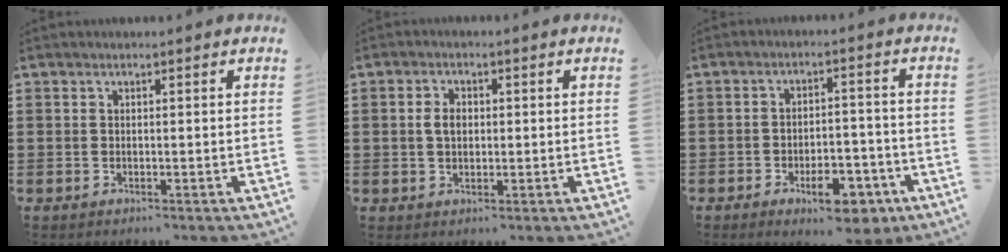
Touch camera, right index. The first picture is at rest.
{"total": 2.9, "force": [0.3, 1.9, 2.2], "torque": [-0.045, 0.011, 0.004]}
{"total": 8.1, "force": [-4.8, 3.1, 5.8], "torque": [-0.077, 0.012, -0.078]}